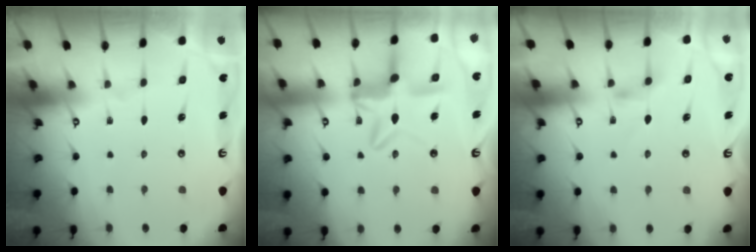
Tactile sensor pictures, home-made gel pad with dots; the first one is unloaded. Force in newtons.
{"total": 10.4, "press": 10.4, "slide": 1.0}
{"total": 3.7, "press": 3.7, "slide": 0.6}